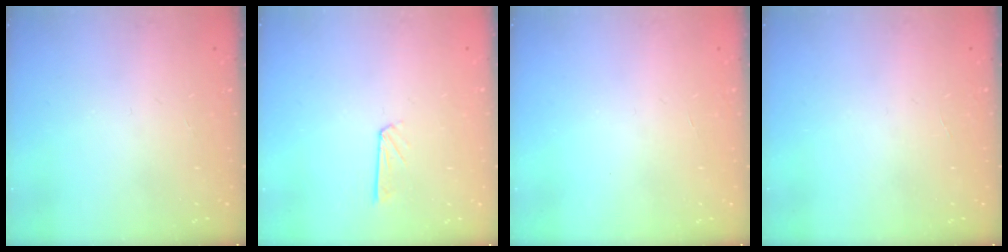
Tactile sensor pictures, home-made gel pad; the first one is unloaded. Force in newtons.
{"total": 4.2, "press": 4.2, "slide": 0.3}
{"total": 0.0}
{"total": 0.0}